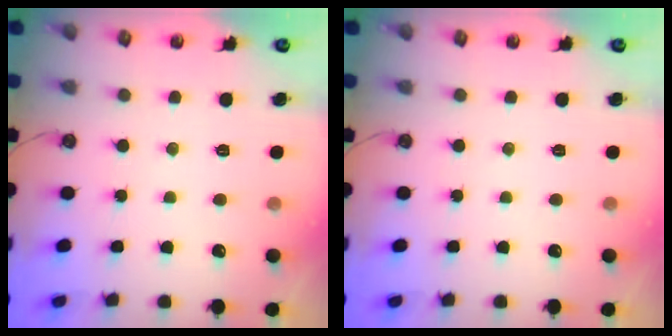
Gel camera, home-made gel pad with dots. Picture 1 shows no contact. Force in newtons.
{"total": 0.0}